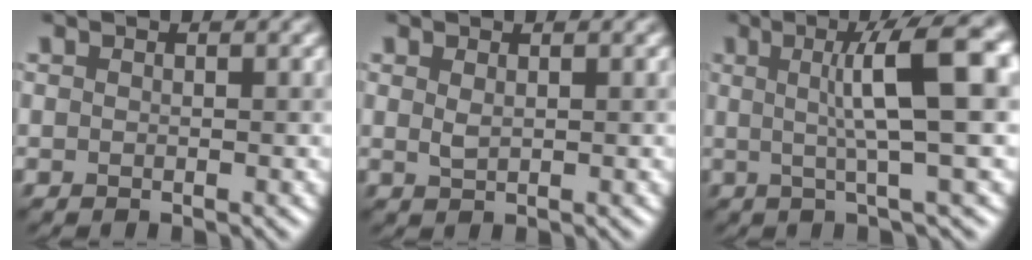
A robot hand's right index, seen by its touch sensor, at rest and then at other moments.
{"total": 0.6, "force": [0.5, 0.2, 0.4], "torque": [-0.007, -0.002, 0.016]}
{"total": 9.0, "force": [1.8, 1.5, 8.7], "torque": [-0.100, 0.015, 0.027]}